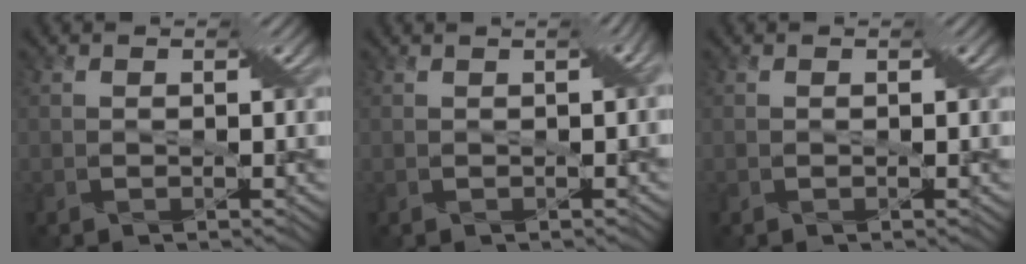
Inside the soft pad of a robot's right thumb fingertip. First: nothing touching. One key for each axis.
{"total": 1.9, "fx": 0.5, "fy": 0.5, "fz": 1.7, "tx": -0.021, "ty": 0.006, "tz": 0.006}
{"total": 0.0}